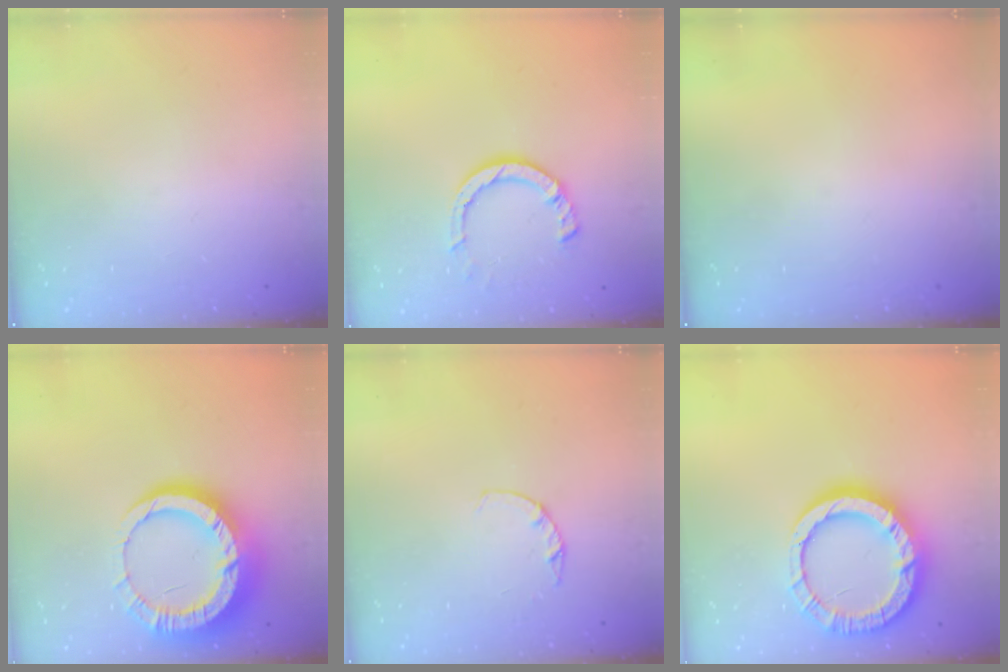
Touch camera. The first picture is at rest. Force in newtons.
{"total": 8.0, "press": 7.9, "slide": 0.9}
{"total": 0.0}
{"total": 17.1, "press": 17.0, "slide": 1.9}
{"total": 2.2, "press": 2.2, "slide": 0.4}
{"total": 17.5, "press": 17.4, "slide": 1.5}